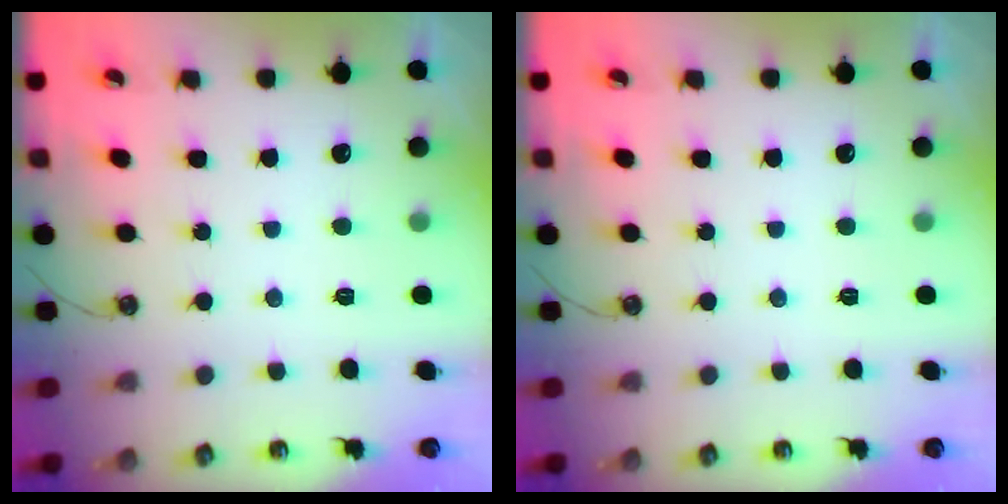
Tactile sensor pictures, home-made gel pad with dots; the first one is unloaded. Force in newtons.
{"total": 0.0}